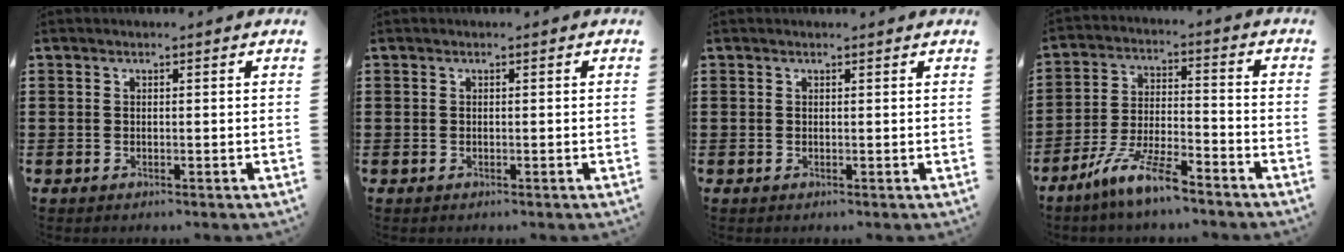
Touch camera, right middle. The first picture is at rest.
{"total": 0.0}
{"total": 0.0}
{"total": 8.9, "force": [-7.3, 1.3, 5.0], "torque": [-0.114, -0.001, -0.144]}